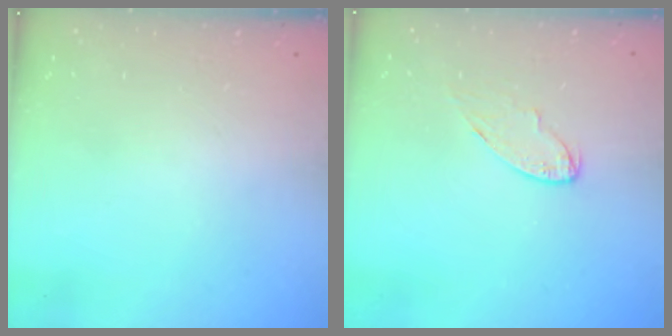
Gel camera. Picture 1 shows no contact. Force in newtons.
{"total": 6.4, "press": 6.4, "slide": 0.4}